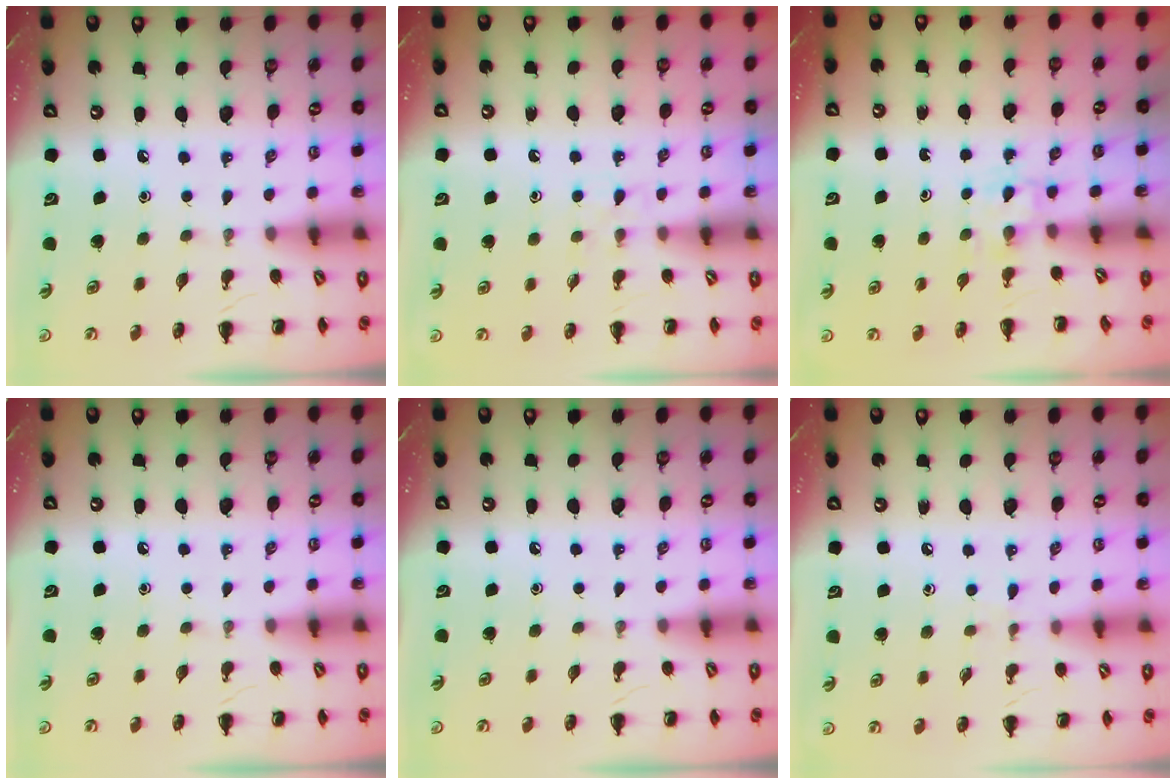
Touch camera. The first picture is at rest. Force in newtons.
{"total": 4.3, "press": 4.0, "slide": 1.6}
{"total": 2.3, "press": 2.1, "slide": 0.9}
{"total": 0.0}
{"total": 0.0}
{"total": 5.1, "press": 4.6, "slide": 2.2}